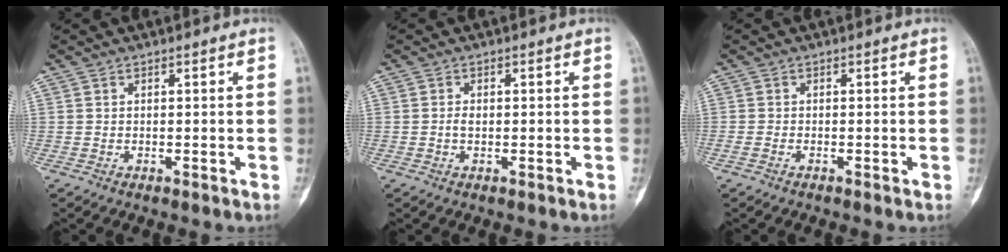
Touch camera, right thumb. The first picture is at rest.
{"total": 1.3, "force": [-0.1, 0.8, 1.0], "torque": [-0.020, 0.001, -0.003]}
{"total": 1.1, "force": [-0.5, 0.5, 0.8], "torque": [-0.014, 0.001, -0.010]}